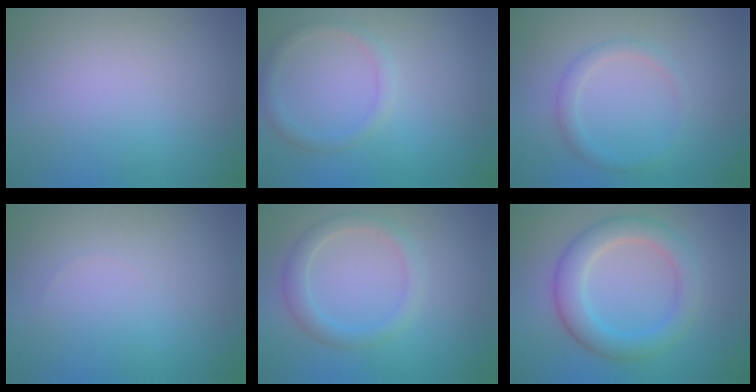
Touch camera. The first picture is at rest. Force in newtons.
{"total": 1.4, "press": 1.4, "slide": 0.2}
{"total": 1.5, "press": 1.5, "slide": 0.1}
{"total": 0.0}
{"total": 2.3, "press": 2.3, "slide": 0.0}
{"total": 4.4, "press": 4.4, "slide": 0.1}